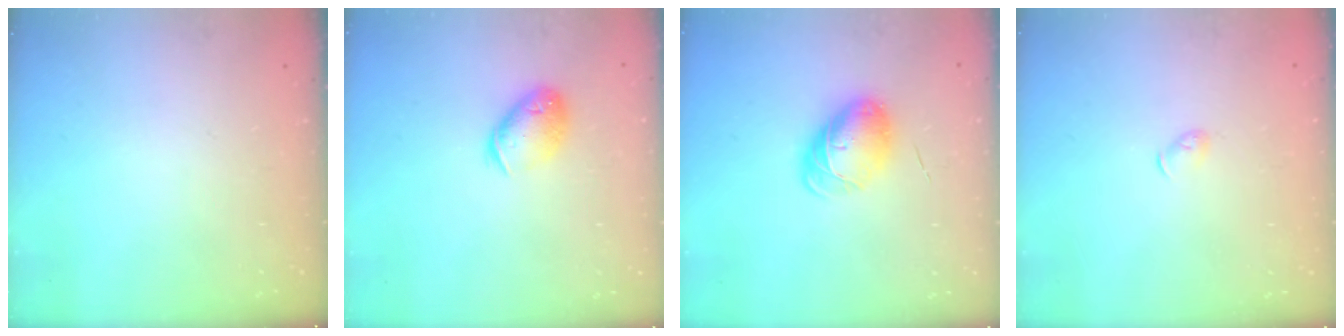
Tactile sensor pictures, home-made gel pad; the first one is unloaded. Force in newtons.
{"total": 11.7, "press": 11.6, "slide": 1.9}
{"total": 9.1, "press": 8.9, "slide": 2.0}
{"total": 3.3, "press": 3.2, "slide": 0.6}